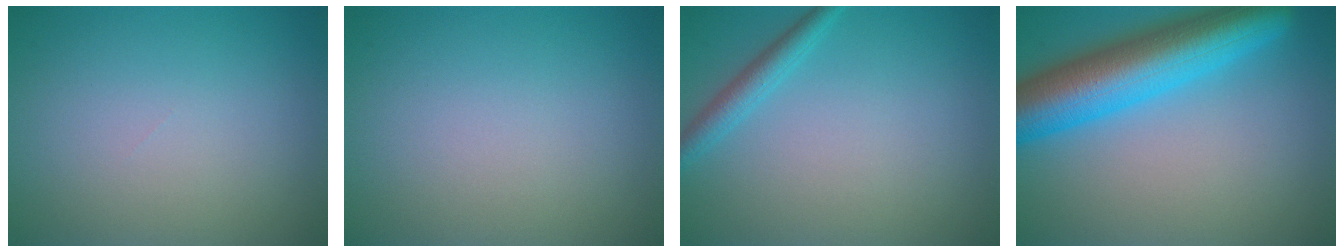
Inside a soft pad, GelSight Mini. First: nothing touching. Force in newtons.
{"total": 0.0}
{"total": 2.0, "press": 2.0, "slide": 0.1}
{"total": 9.9, "press": 9.9, "slide": 0.4}